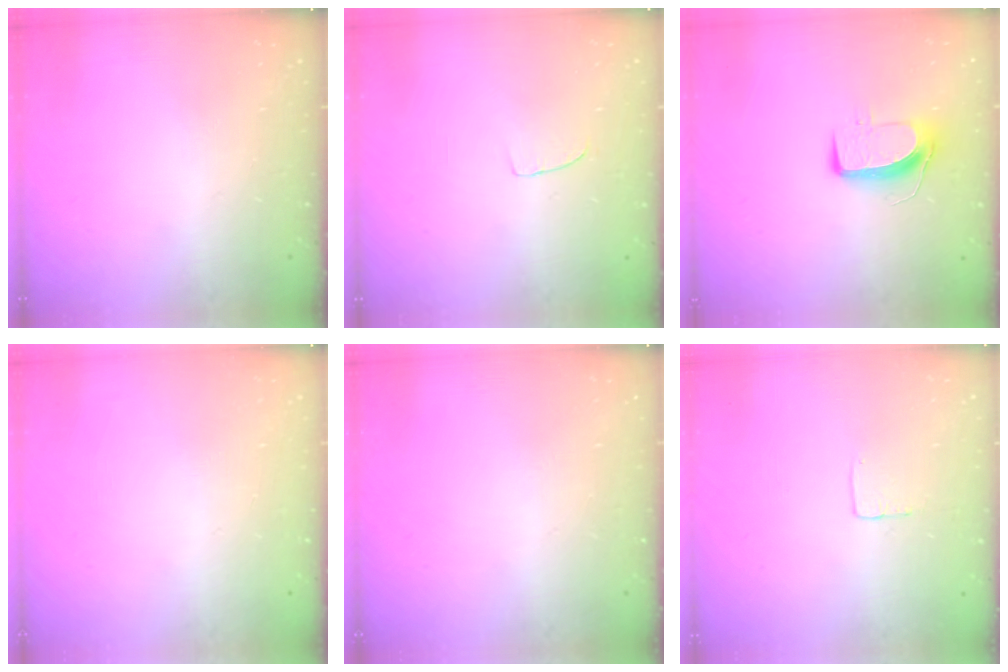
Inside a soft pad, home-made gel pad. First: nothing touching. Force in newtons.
{"total": 2.5, "press": 2.5, "slide": 0.1}
{"total": 9.9, "press": 9.8, "slide": 1.1}
{"total": 0.0}
{"total": 0.0}
{"total": 2.7, "press": 2.7, "slide": 0.1}